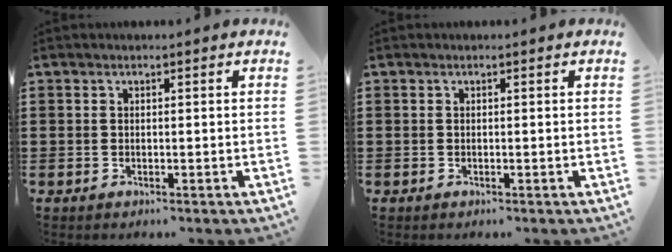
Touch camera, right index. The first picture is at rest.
{"total": 0.0}